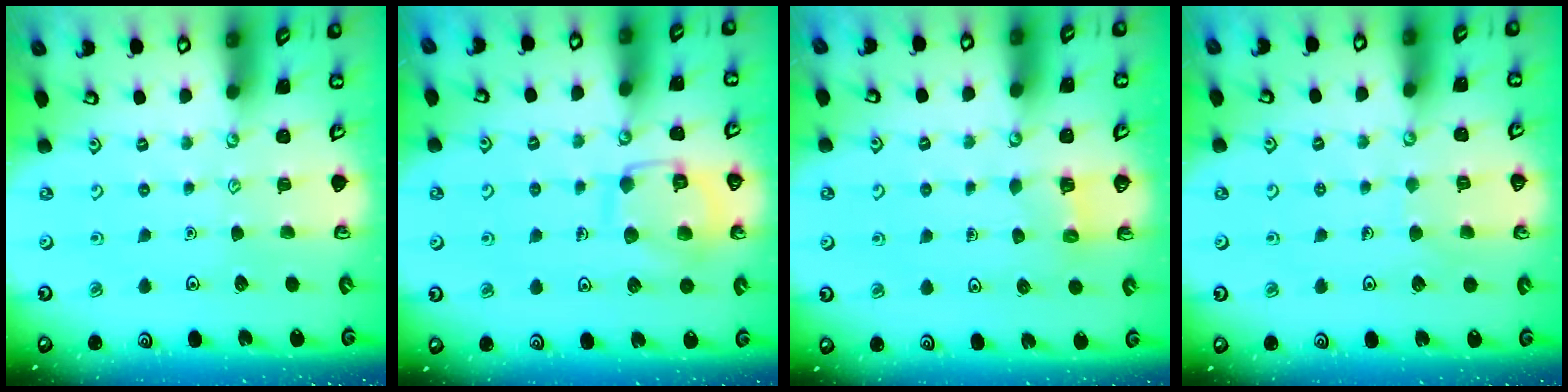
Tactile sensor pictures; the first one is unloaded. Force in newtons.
{"total": 10.7, "press": 10.7, "slide": 0.5}
{"total": 2.5, "press": 2.5, "slide": 0.1}
{"total": 5.2, "press": 5.1, "slide": 0.3}